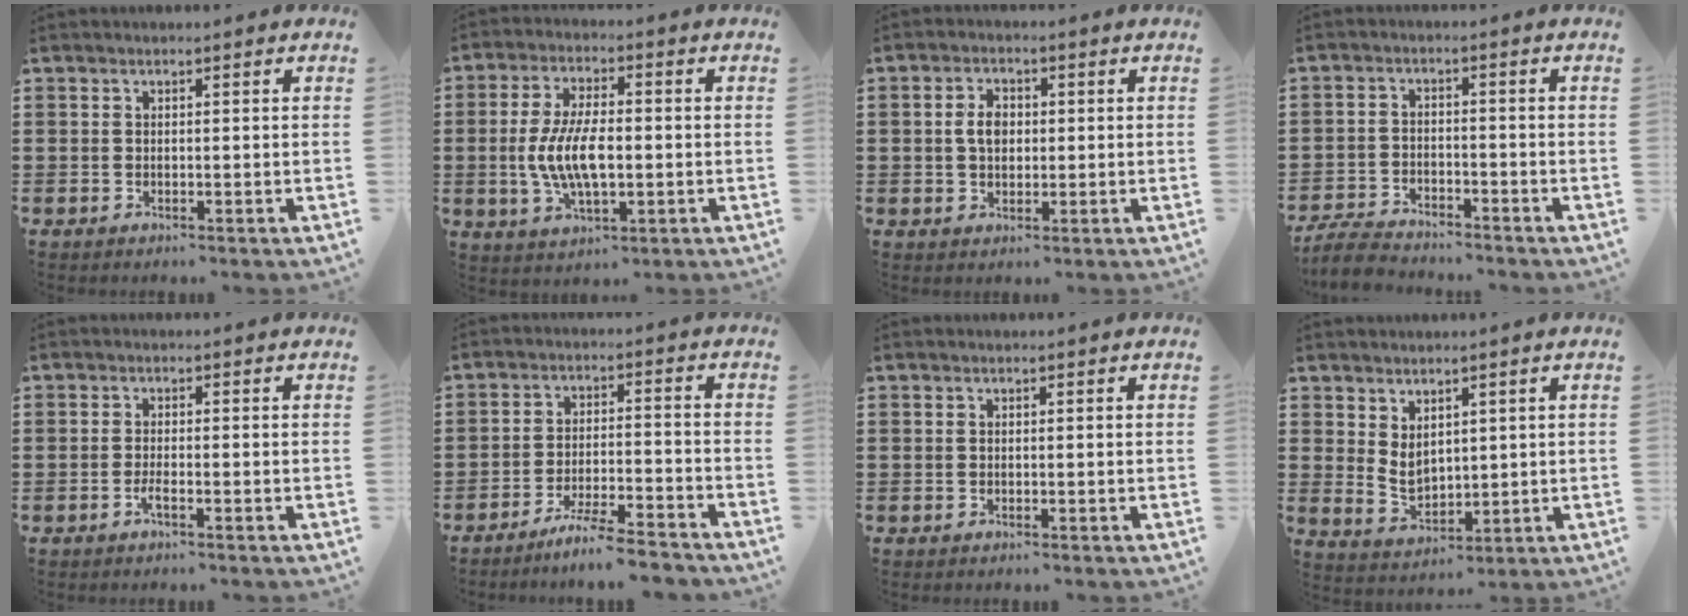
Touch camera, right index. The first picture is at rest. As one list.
[{"total": 8.9, "force": [-1.0, 4.0, 7.8], "torque": [-0.173, -0.002, -0.023]}, {"total": 3.6, "force": [0.3, 2.4, 2.7], "torque": [-0.059, 0.011, 0.003]}, {"total": 4.6, "force": [-4.4, 0.7, 0.9], "torque": [-0.036, -0.001, -0.095]}, {"total": 1.6, "force": [-0.9, 0.1, 1.4], "torque": [-0.032, -0.005, -0.018]}, {"total": 6.1, "force": [-5.6, -0.3, 2.6], "torque": [-0.047, -0.010, -0.105]}, {"total": 0.0}, {"total": 3.9, "force": [2.2, 2.6, 2.0], "torque": [-0.040, -0.002, 0.040]}]